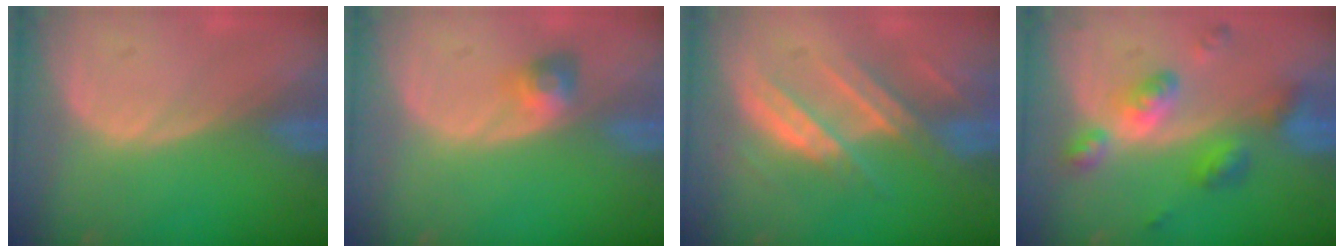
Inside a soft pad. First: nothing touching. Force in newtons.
{"total": 3.0, "press": 2.6, "slide": 1.3}
{"total": 7.9, "press": 7.3, "slide": 2.9}
{"total": 7.2, "press": 7.2, "slide": 0.6}